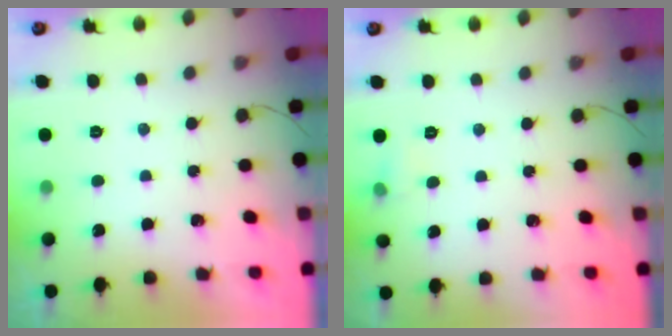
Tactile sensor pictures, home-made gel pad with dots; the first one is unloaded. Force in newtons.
{"total": 3.8, "press": 3.5, "slide": 1.3}